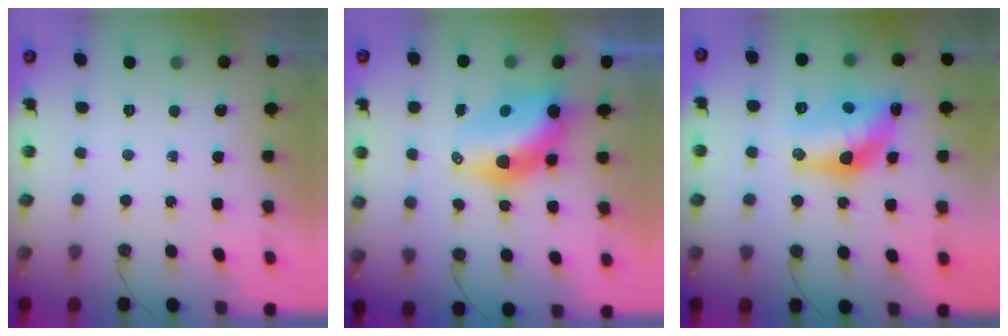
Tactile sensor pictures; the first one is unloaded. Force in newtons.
{"total": 11.9, "press": 11.8, "slide": 1.2}
{"total": 14.5, "press": 14.5, "slide": 0.7}